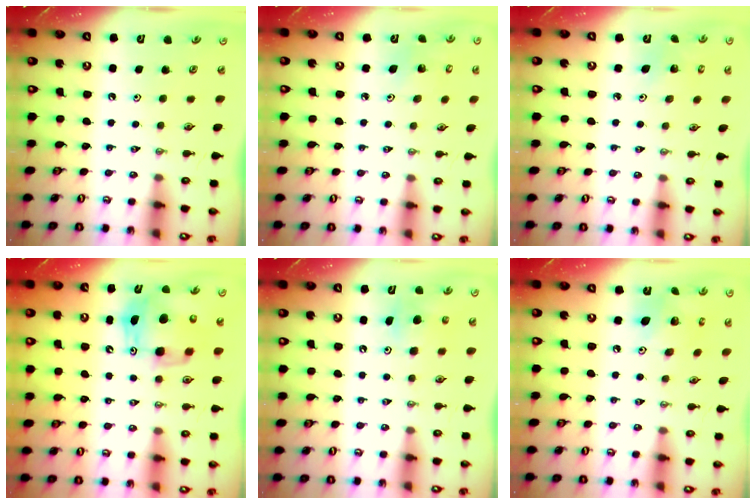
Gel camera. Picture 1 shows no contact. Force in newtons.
{"total": 3.9, "press": 3.8, "slide": 0.5}
{"total": 2.3, "press": 2.3, "slide": 0.2}
{"total": 13.2, "press": 12.9, "slide": 2.6}
{"total": 5.4, "press": 5.4, "slide": 0.2}
{"total": 9.3, "press": 9.3, "slide": 0.7}